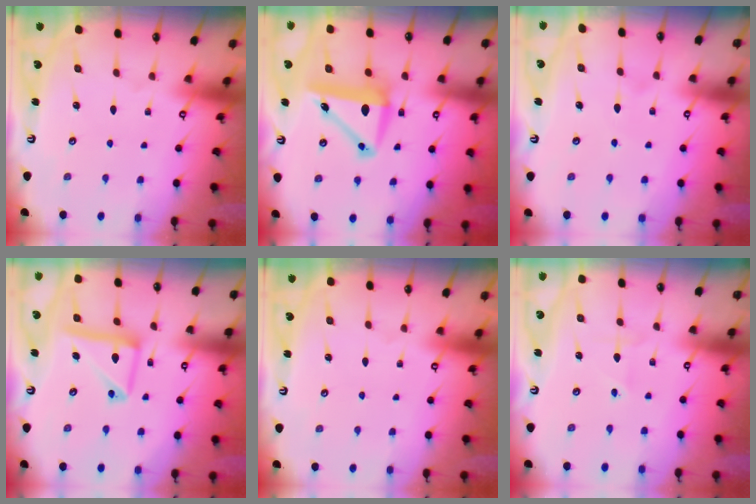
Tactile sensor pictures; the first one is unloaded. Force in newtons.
{"total": 9.6, "press": 9.1, "slide": 3.2}
{"total": 6.4, "press": 6.4, "slide": 0.8}
{"total": 14.1, "press": 14.1, "slide": 1.5}
{"total": 0.0}
{"total": 2.1, "press": 2.0, "slide": 0.9}